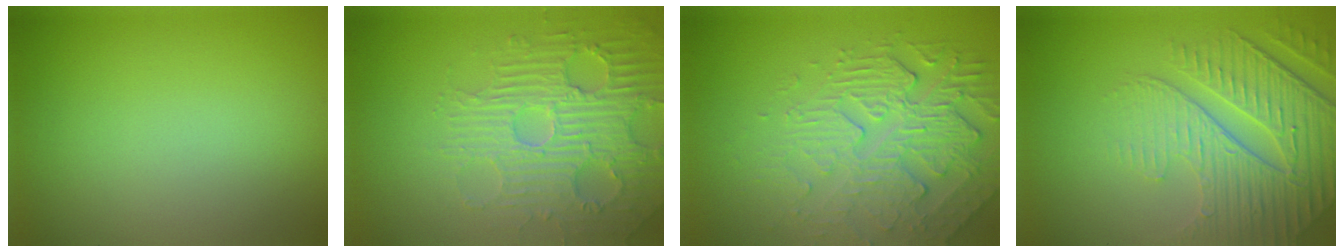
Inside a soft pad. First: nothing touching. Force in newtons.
{"total": 4.7, "press": 4.7, "slide": 0.9}
{"total": 4.5, "press": 4.1, "slide": 1.8}
{"total": 6.6, "press": 5.2, "slide": 4.1}